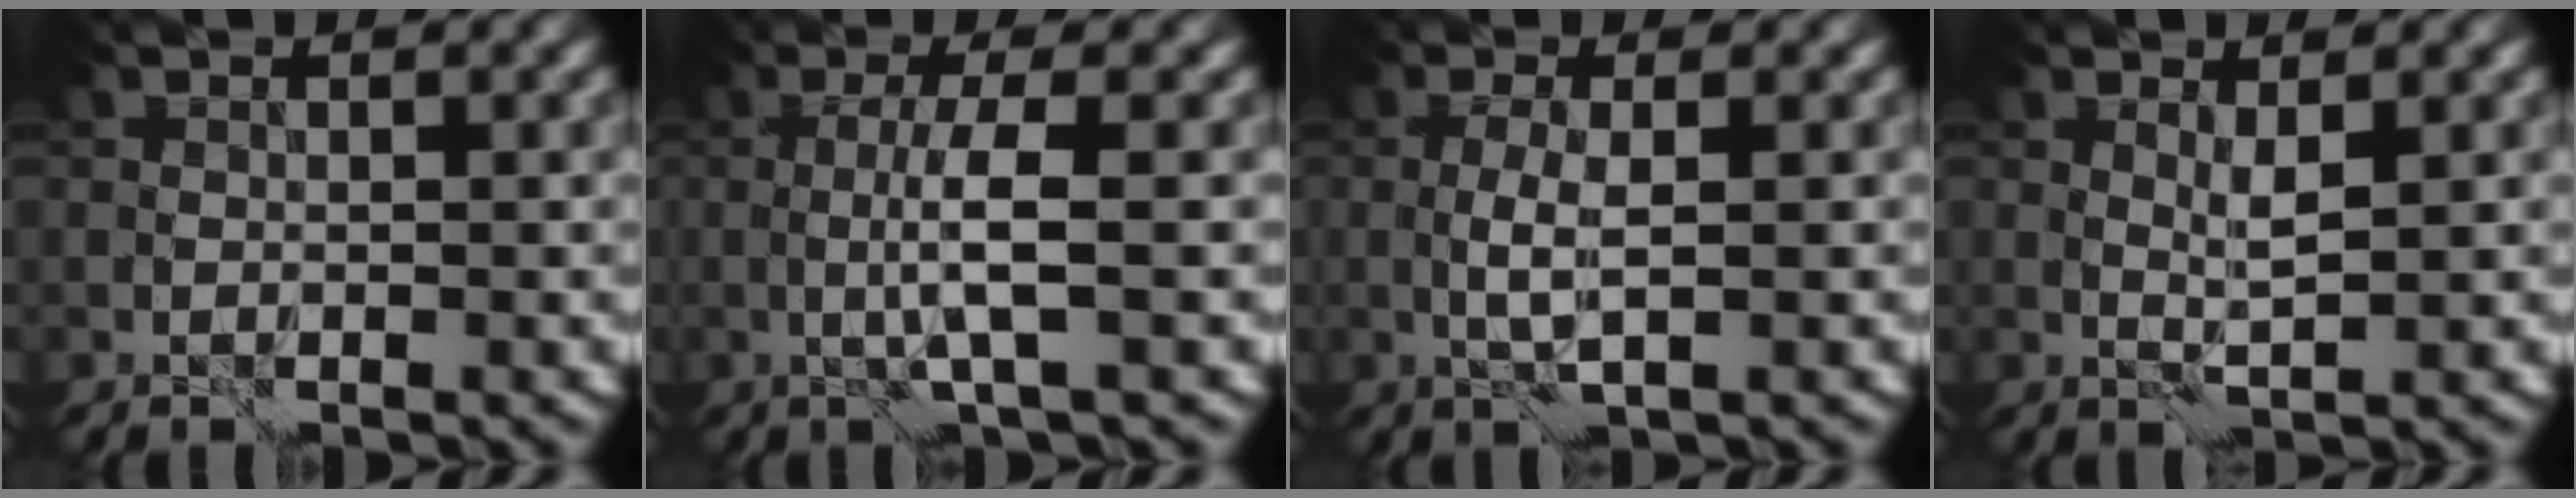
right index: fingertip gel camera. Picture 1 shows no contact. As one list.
[{"total": 3.3, "force": [0.2, 0.1, 3.3], "torque": [-0.062, -0.004, 0.000]}, {"total": 2.1, "force": [0.2, 0.2, 2.1], "torque": [-0.044, 0.000, 0.003]}, {"total": 1.3, "force": [0.9, -0.2, 0.9], "torque": [-0.020, -0.005, 0.017]}]